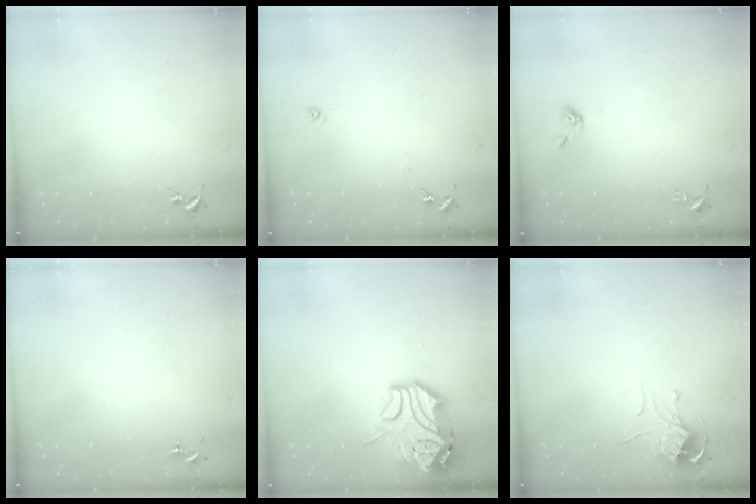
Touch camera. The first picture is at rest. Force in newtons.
{"total": 5.9, "press": 5.9, "slide": 0.5}
{"total": 4.7, "press": 4.5, "slide": 1.3}
{"total": 0.0}
{"total": 15.5, "press": 15.3, "slide": 2.3}
{"total": 7.0, "press": 7.0, "slide": 0.6}